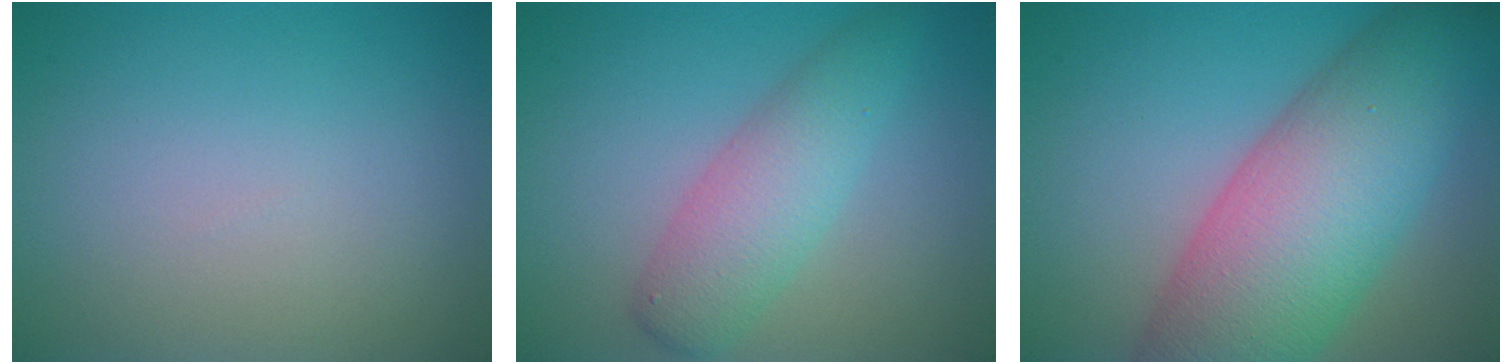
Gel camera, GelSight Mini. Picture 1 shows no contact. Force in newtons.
{"total": 4.5, "press": 4.5, "slide": 0.1}
{"total": 12.5, "press": 12.5, "slide": 0.6}